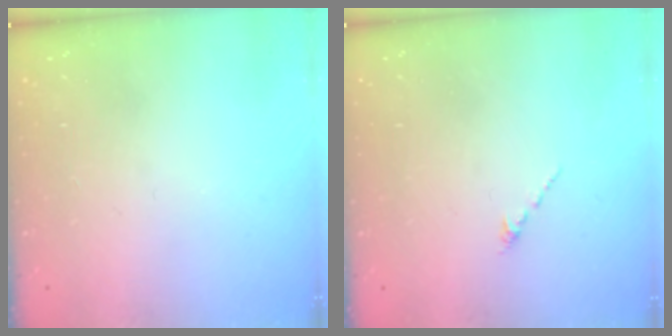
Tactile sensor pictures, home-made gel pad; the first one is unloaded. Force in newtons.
{"total": 0.0}